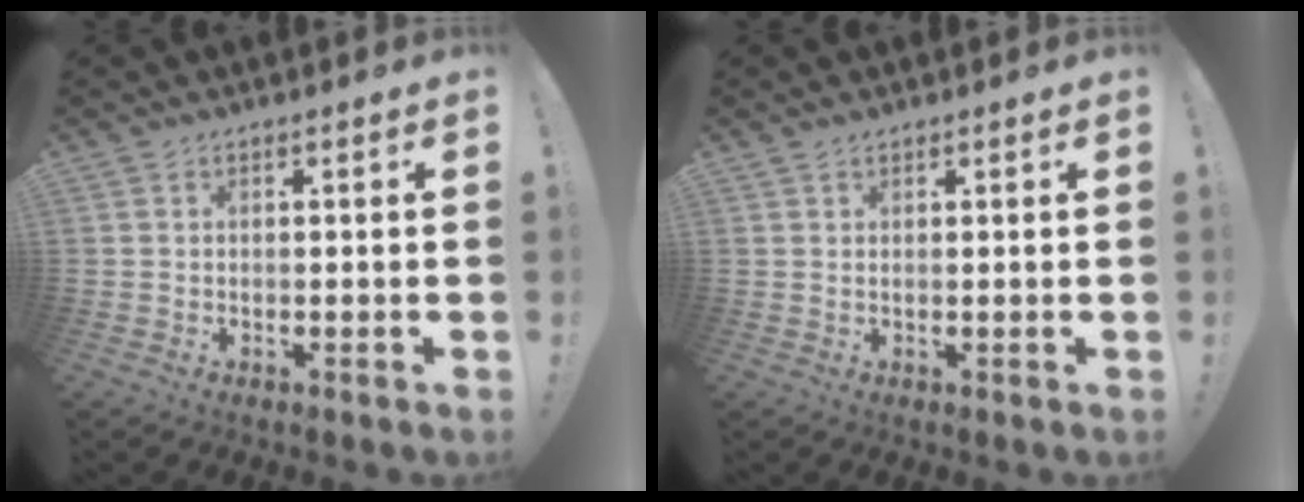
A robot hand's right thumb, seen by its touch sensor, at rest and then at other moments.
{"total": 0.8, "force": [0.8, 0.2, 0.2], "torque": [0.001, -0.003, 0.014]}